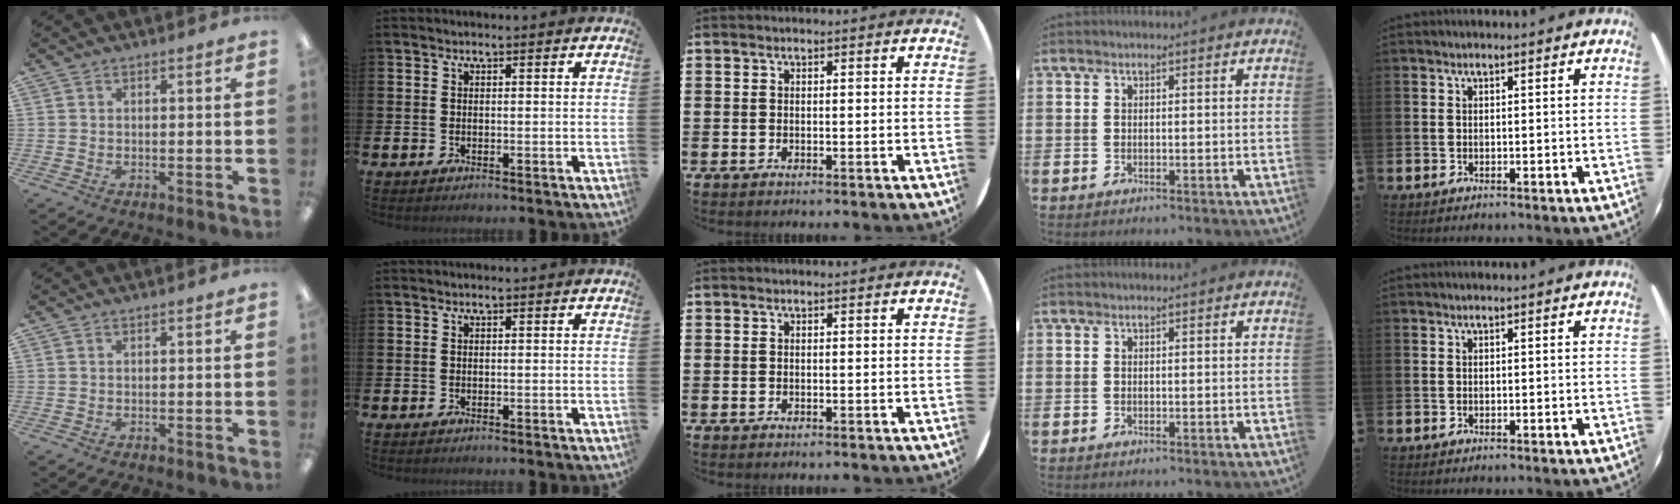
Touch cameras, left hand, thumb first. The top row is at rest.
{}